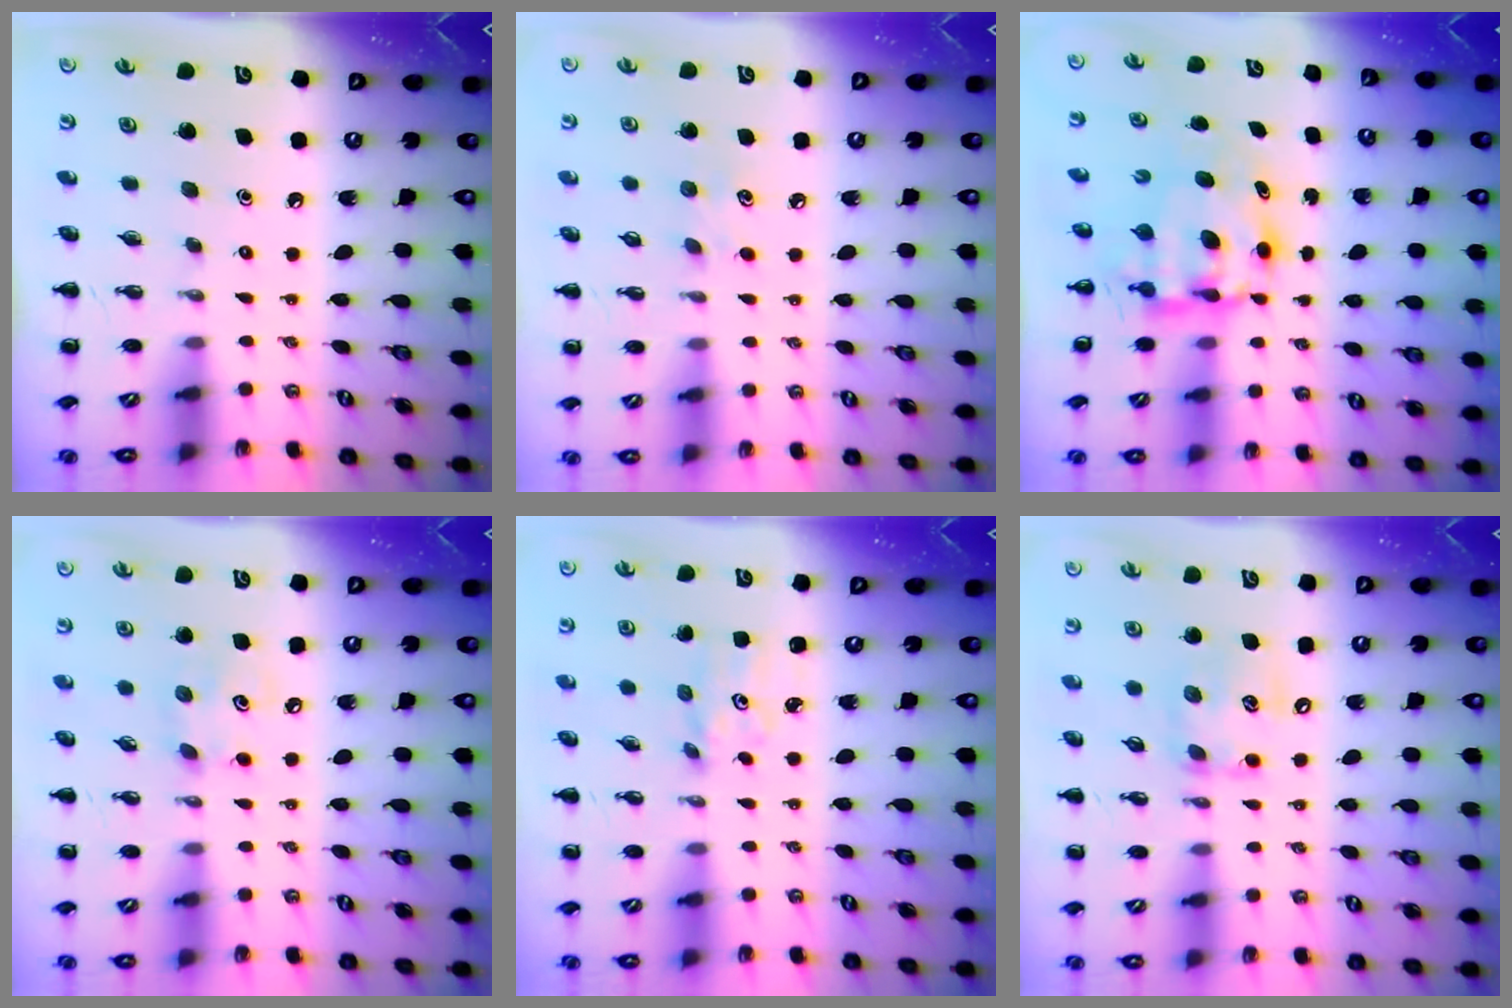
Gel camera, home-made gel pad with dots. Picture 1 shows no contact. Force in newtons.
{"total": 5.4, "press": 5.2, "slide": 1.3}
{"total": 6.5, "press": 6.4, "slide": 1.3}
{"total": 4.5, "press": 4.5, "slide": 0.7}
{"total": 1.9, "press": 1.8, "slide": 0.6}
{"total": 10.8, "press": 10.7, "slide": 1.6}